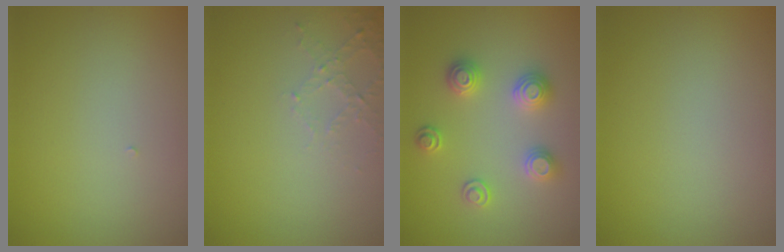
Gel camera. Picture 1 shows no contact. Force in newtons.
{"total": 1.8, "press": 1.7, "slide": 0.5}
{"total": 2.9, "press": 2.8, "slide": 0.8}
{"total": 0.0}